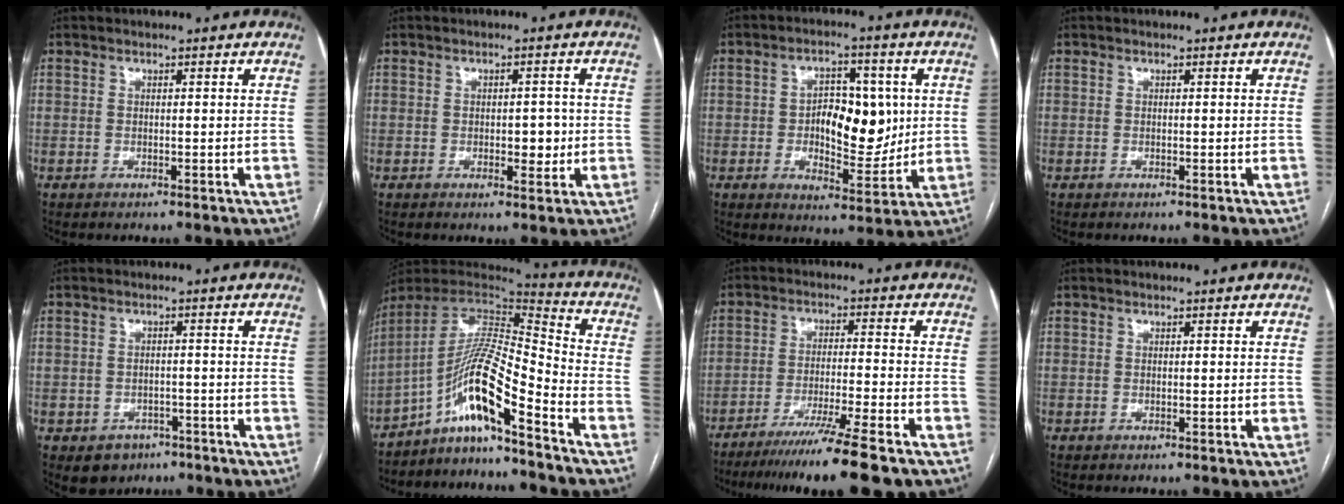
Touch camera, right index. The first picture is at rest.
{"total": 3.4, "force": [-0.3, 1.8, 2.8], "torque": [-0.033, 0.002, 0.001]}
{"total": 10.3, "force": [0.7, 5.1, 8.9], "torque": [-0.137, 0.016, 0.020]}
{"total": 0.0}
{"total": 4.6, "force": [-2.7, 3.6, 1.1], "torque": [-0.010, 0.007, -0.032]}
{"total": 13.4, "force": [-8.6, 0.3, 10.3], "torque": [-0.188, 0.016, -0.155]}
{"total": 13.4, "force": [-10.3, -1.3, 8.4], "torque": [-0.133, -0.042, -0.163]}
{"total": 0.0}